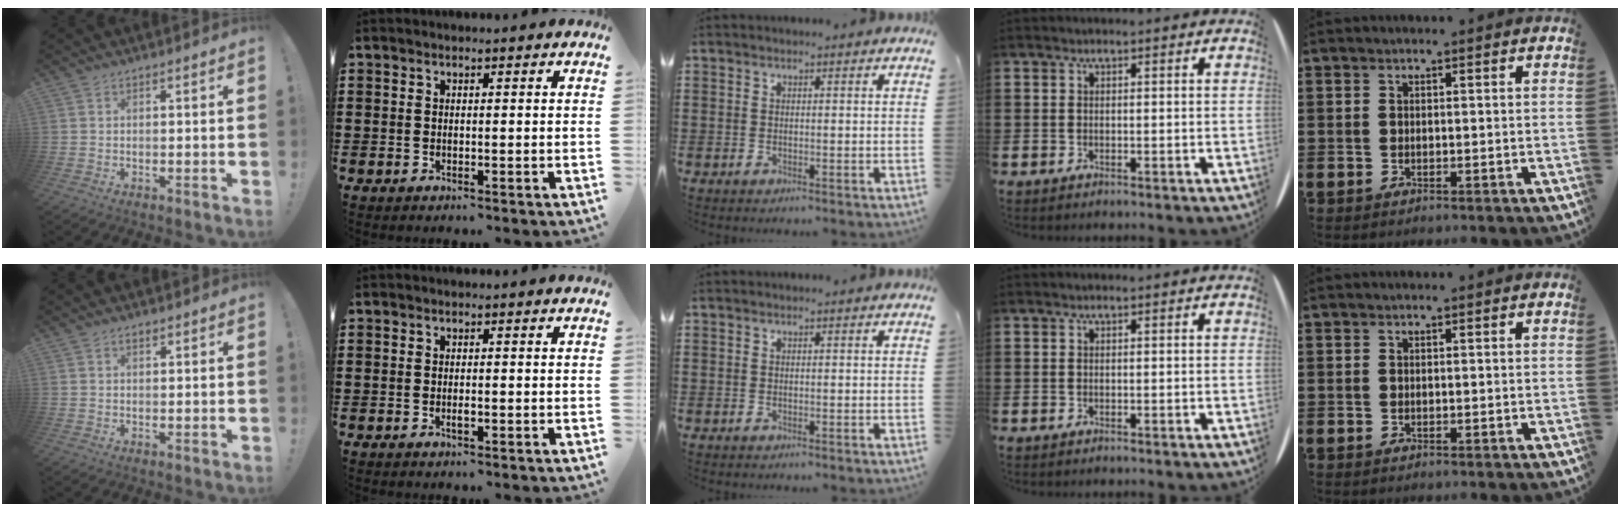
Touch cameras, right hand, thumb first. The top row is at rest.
{"thumb": {"total": 1.1, "force": [0.7, 0.5, 0.6], "torque": [-0.010, -0.001, 0.014]}, "index": {"total": 1.0, "force": [-0.4, 0.3, 0.9], "torque": [-0.016, -0.005, -0.005]}}